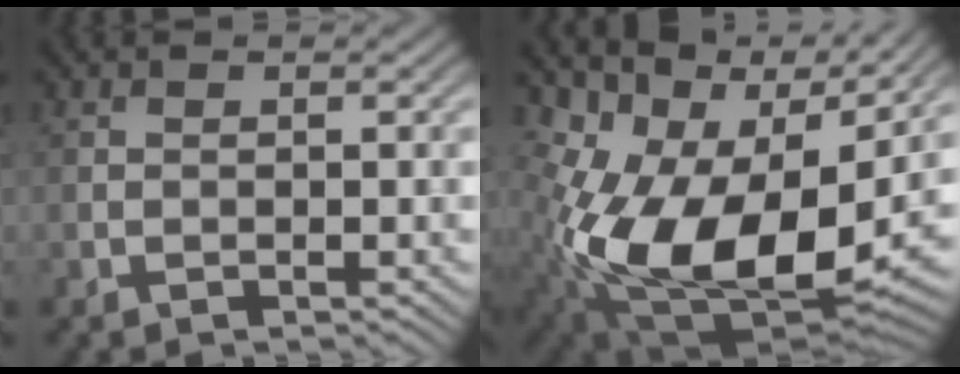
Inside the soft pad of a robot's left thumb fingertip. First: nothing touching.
{"total": 16.5, "force": [1.3, 10.5, 12.7], "torque": [-0.252, -0.026, 0.034]}